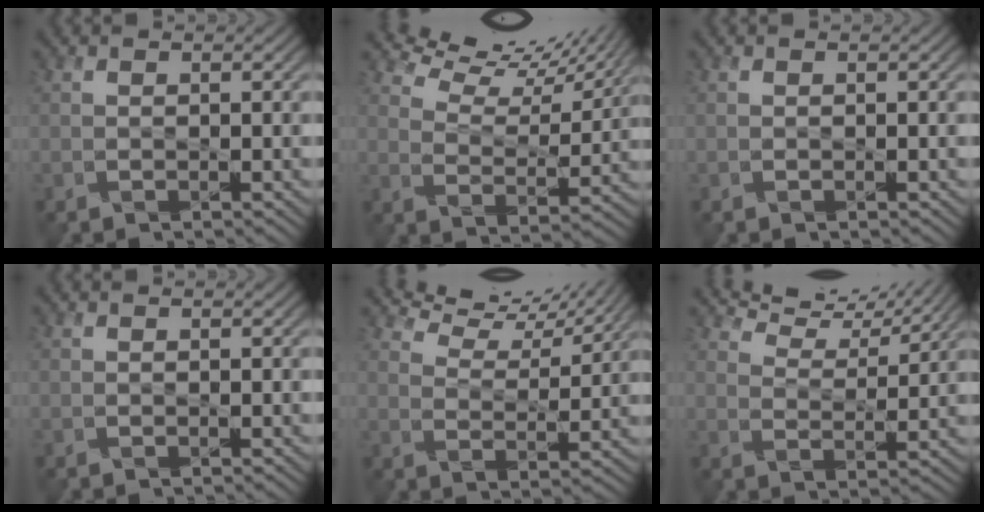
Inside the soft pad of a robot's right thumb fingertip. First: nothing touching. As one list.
[{"total": 11.4, "force": [10.1, 2.8, 4.4], "torque": [-0.091, -0.005, 0.149]}, {"total": 0.0}, {"total": 0.0}, {"total": 8.2, "force": [7.6, 1.7, 2.6], "torque": [-0.060, 0.002, 0.123]}, {"total": 7.5, "force": [7.1, 1.3, 2.1], "torque": [-0.055, 0.001, 0.118]}]